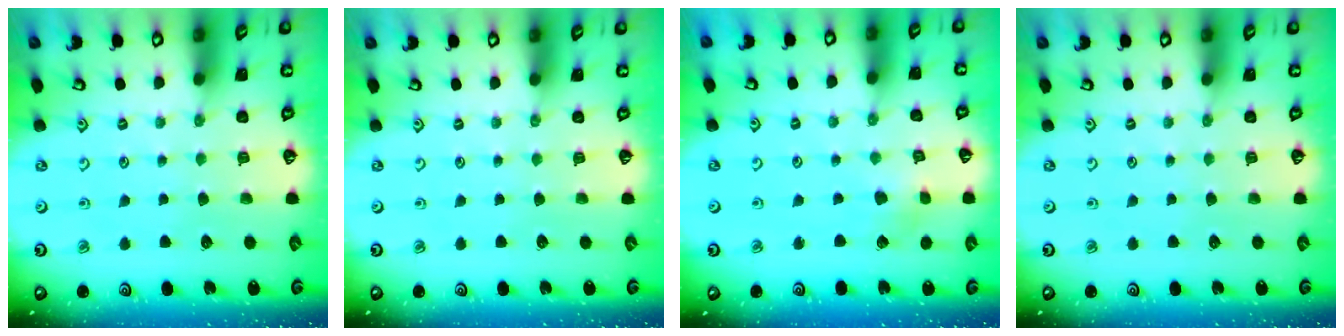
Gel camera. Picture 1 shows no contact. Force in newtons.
{"total": 0.0}
{"total": 2.9, "press": 2.8, "slide": 0.7}
{"total": 0.0}